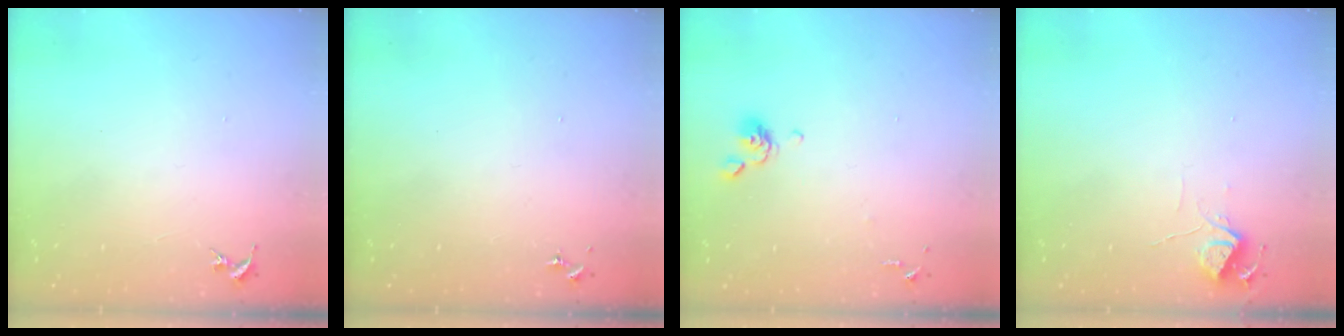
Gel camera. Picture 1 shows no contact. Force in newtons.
{"total": 0.0}
{"total": 6.4, "press": 6.2, "slide": 1.5}
{"total": 6.0, "press": 6.0, "slide": 0.7}